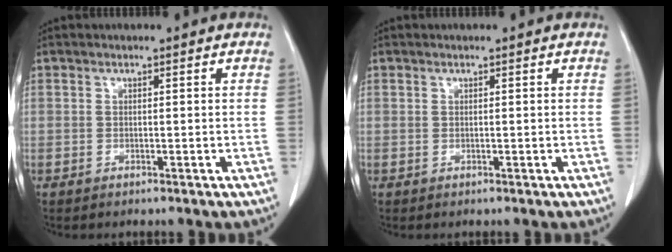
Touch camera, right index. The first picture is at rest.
{"total": 0.0}